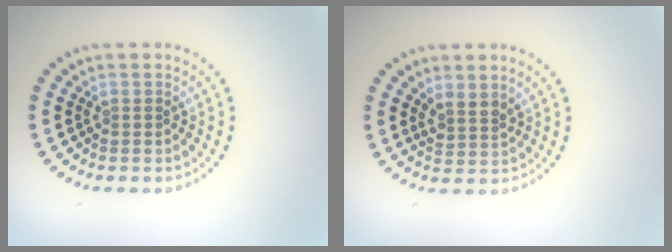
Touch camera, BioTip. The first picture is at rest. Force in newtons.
{"total": 1.8, "press": 1.4, "slide": 1.1}